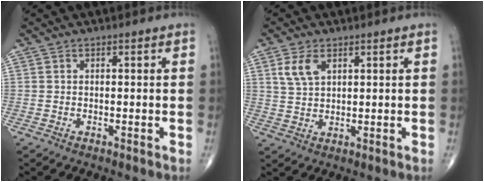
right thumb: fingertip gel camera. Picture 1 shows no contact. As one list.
[{"total": 4.8, "force": [2.2, 2.8, 3.3], "torque": [-0.061, -0.004, 0.049]}]